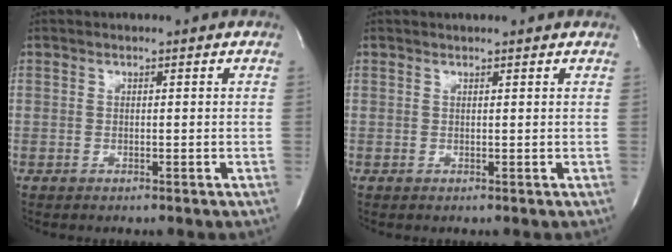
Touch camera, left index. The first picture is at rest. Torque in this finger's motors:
{"motor_torque": [0.11, -0.05, -0.03, -0.05]}